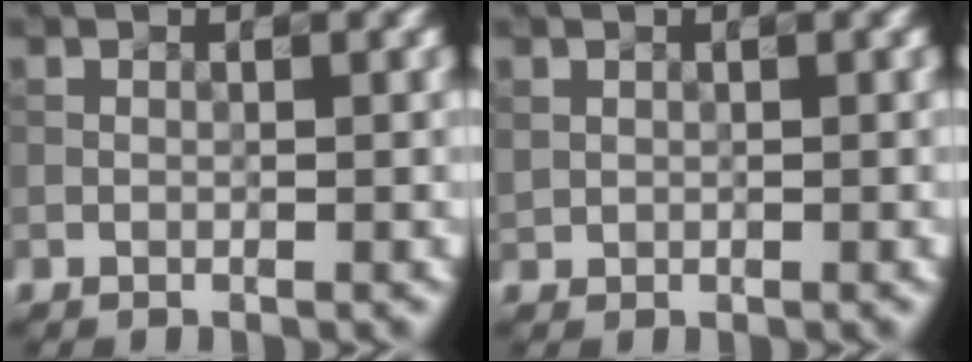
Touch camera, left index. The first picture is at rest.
{"total": 0.7, "force": [0.3, 0.6, 0.0], "torque": [0.002, -0.002, 0.006]}